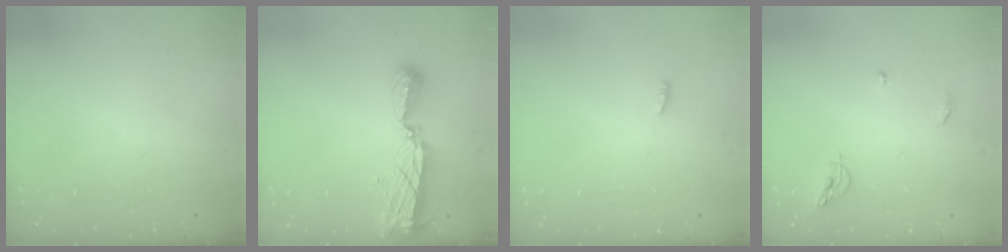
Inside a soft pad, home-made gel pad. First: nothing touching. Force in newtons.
{"total": 8.7, "press": 8.7, "slide": 0.7}
{"total": 2.3, "press": 2.1, "slide": 0.8}
{"total": 6.5, "press": 6.5, "slide": 0.5}